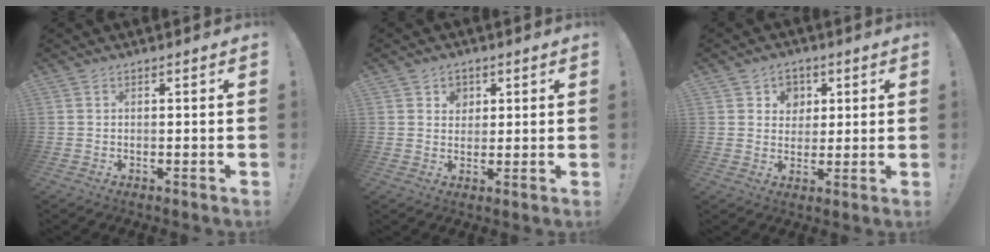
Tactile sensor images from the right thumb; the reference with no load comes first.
{"total": 4.4, "force": [2.0, 3.7, 1.1], "torque": [-0.009, -0.008, 0.035]}
{"total": 6.4, "force": [2.2, 5.8, 1.2], "torque": [-0.013, -0.015, 0.043]}